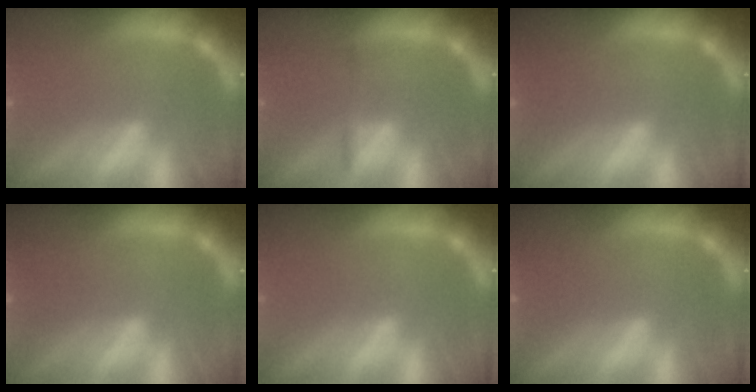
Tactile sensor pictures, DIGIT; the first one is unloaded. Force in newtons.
{"total": 1.4}
{"total": 9.5}
{"total": 10.0}
{"total": 0.0}
{"total": 2.9}